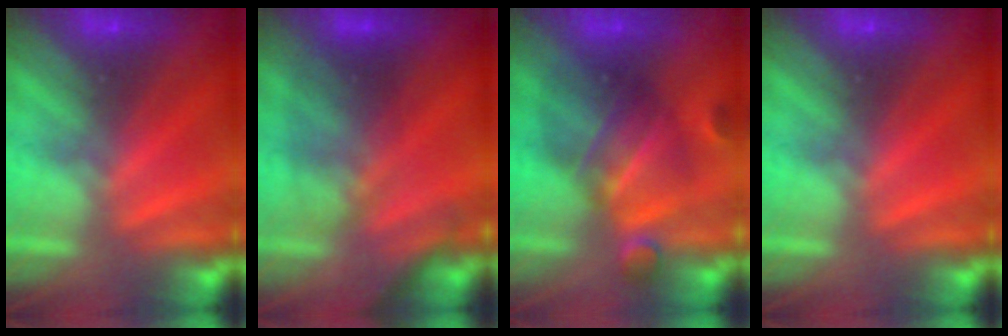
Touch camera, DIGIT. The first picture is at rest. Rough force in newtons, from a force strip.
{"total": 2.8}
{"total": 7.4}
{"total": 0.0}